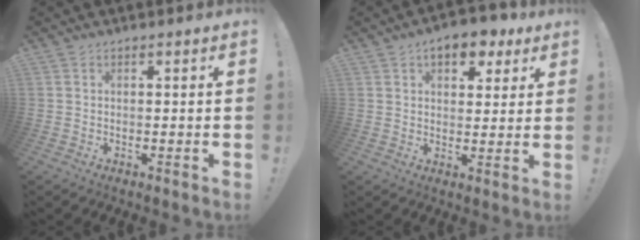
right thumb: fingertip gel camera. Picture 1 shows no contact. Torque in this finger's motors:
{"motor_torque": [0.25, 2.31, 0.50, 0.01, -0.01]}